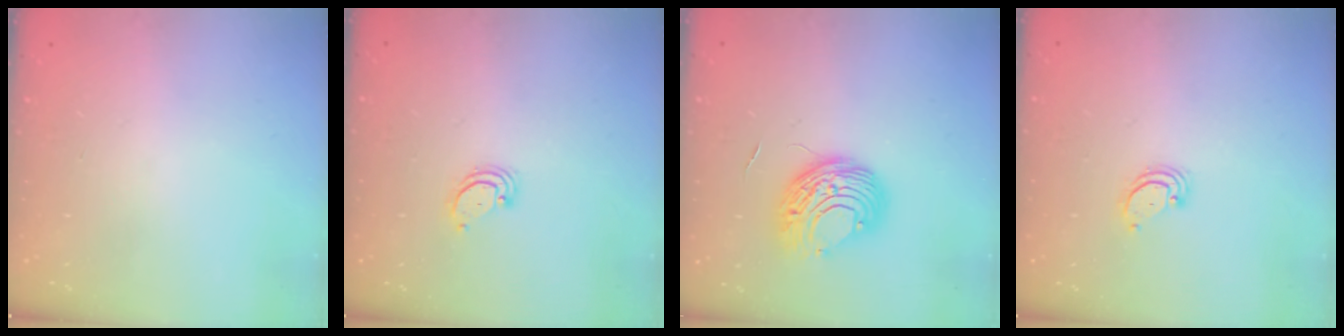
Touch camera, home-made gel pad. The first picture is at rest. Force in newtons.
{"total": 2.3, "press": 2.3, "slide": 0.2}
{"total": 8.8, "press": 8.8, "slide": 0.6}
{"total": 2.3, "press": 2.3, "slide": 0.2}